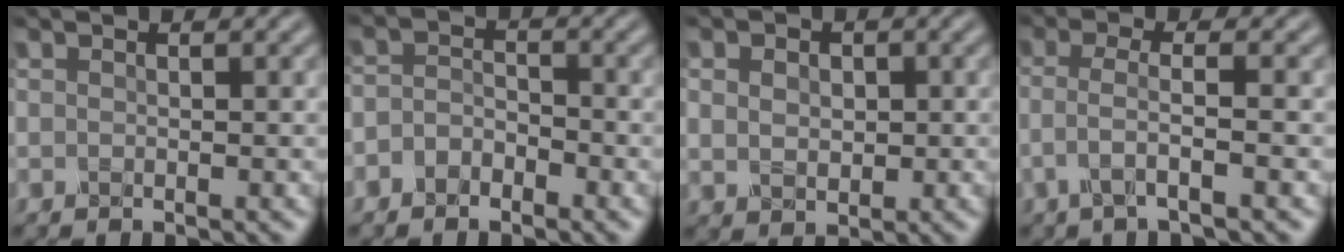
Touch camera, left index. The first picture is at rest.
{"total": 2.0, "force": [-1.2, 1.3, 1.0], "torque": [-0.021, 0.004, -0.030]}
{"total": 3.1, "force": [0.7, 2.4, 1.8], "torque": [-0.033, 0.010, 0.005]}
{"total": 3.1, "force": [-0.9, 0.7, 2.8], "torque": [-0.052, 0.001, -0.027]}